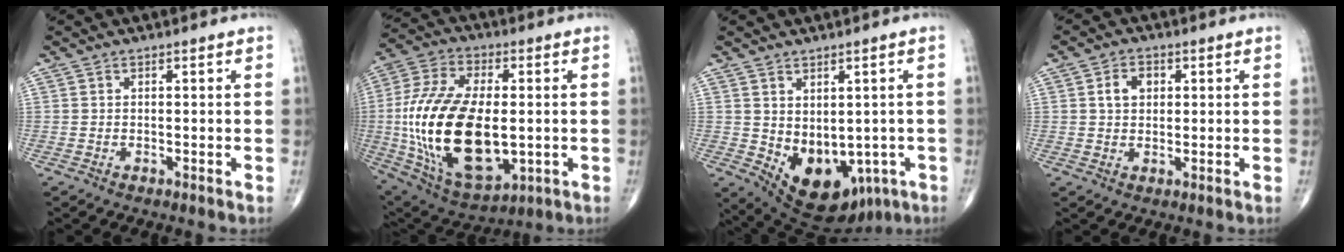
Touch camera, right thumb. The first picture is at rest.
{"total": 26.0, "force": [-2.0, 13.6, 22.0], "torque": [-0.440, -0.006, -0.014]}
{"total": 14.1, "force": [-3.9, 9.3, 9.9], "torque": [-0.111, -0.001, -0.028]}
{"total": 4.2, "force": [1.0, 3.1, 2.6], "torque": [-0.036, 0.005, 0.015]}